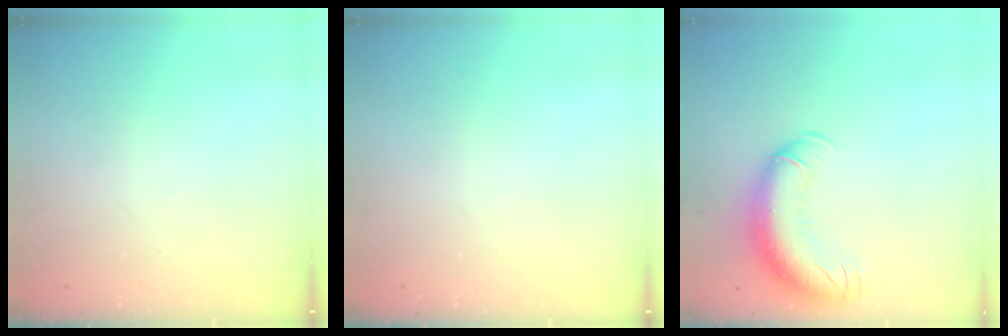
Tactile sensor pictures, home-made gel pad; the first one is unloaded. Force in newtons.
{"total": 0.0}
{"total": 14.6, "press": 14.2, "slide": 3.3}